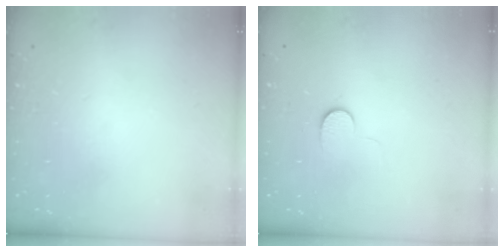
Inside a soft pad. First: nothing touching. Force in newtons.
{"total": 6.8, "press": 6.7, "slide": 1.0}